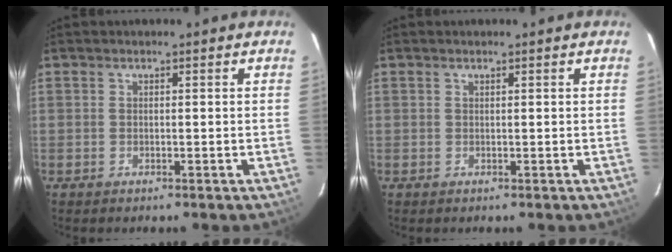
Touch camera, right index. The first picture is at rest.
{"total": 0.0}